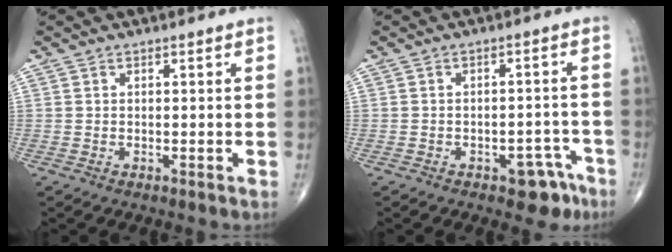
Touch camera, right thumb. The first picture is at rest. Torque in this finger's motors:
{"motor_torque": [2.37, 1.99, 0.26, -0.83, -0.07]}